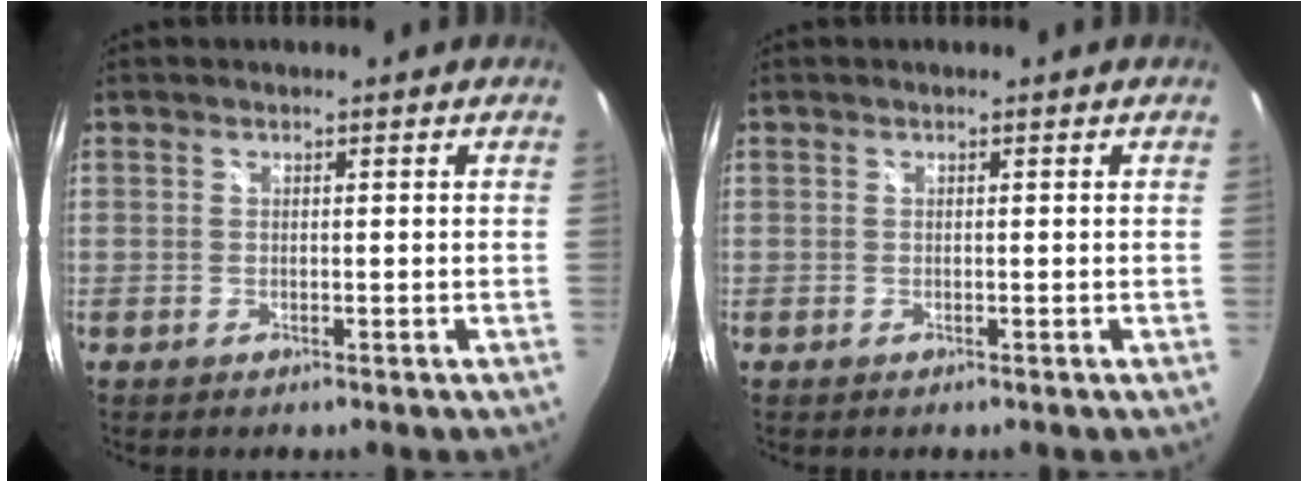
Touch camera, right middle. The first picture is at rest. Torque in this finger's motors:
{"motor_torque": [-0.09, -0.15, -0.03, 0.01]}